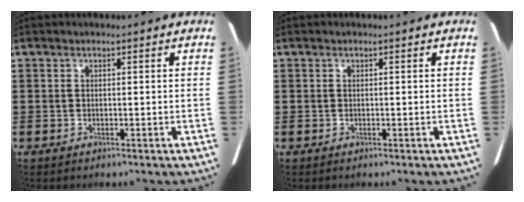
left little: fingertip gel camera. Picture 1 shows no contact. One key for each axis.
{"total": 0.0}